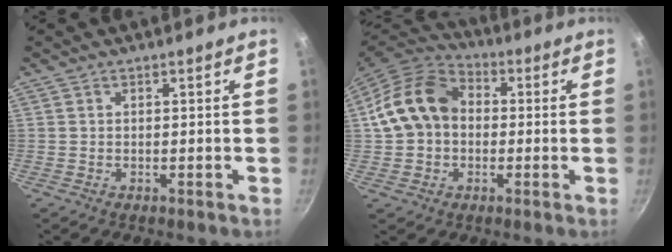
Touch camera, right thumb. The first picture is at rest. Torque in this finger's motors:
{"motor_torque": [0.77, 1.35, 0.76, -0.62, 0.14]}